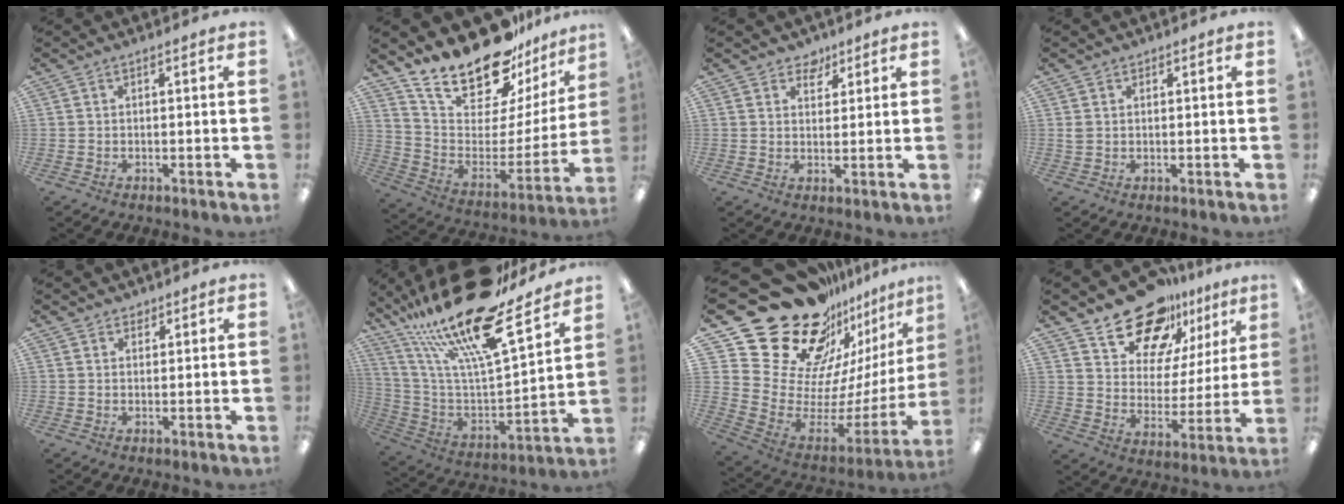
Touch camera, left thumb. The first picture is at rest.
{"total": 22.6, "force": [19.6, 7.5, 8.4], "torque": [-0.154, -0.149, 0.349]}
{"total": 4.0, "force": [3.0, 2.6, 0.5], "torque": [0.004, -0.014, 0.052]}
{"total": 1.7, "force": [0.8, 1.4, 0.5], "torque": [-0.012, 0.004, 0.015]}
{"total": 1.6, "force": [1.3, 0.9, 0.0], "torque": [0.007, -0.004, 0.024]}
{"total": 25.4, "force": [18.1, 7.2, 16.3], "torque": [-0.280, -0.119, 0.300]}
{"total": 29.5, "force": [19.7, 16.5, 14.6], "torque": [-0.235, -0.183, 0.412]}
{"total": 18.3, "force": [14.7, 9.3, 5.8], "torque": [-0.093, -0.108, 0.265]}